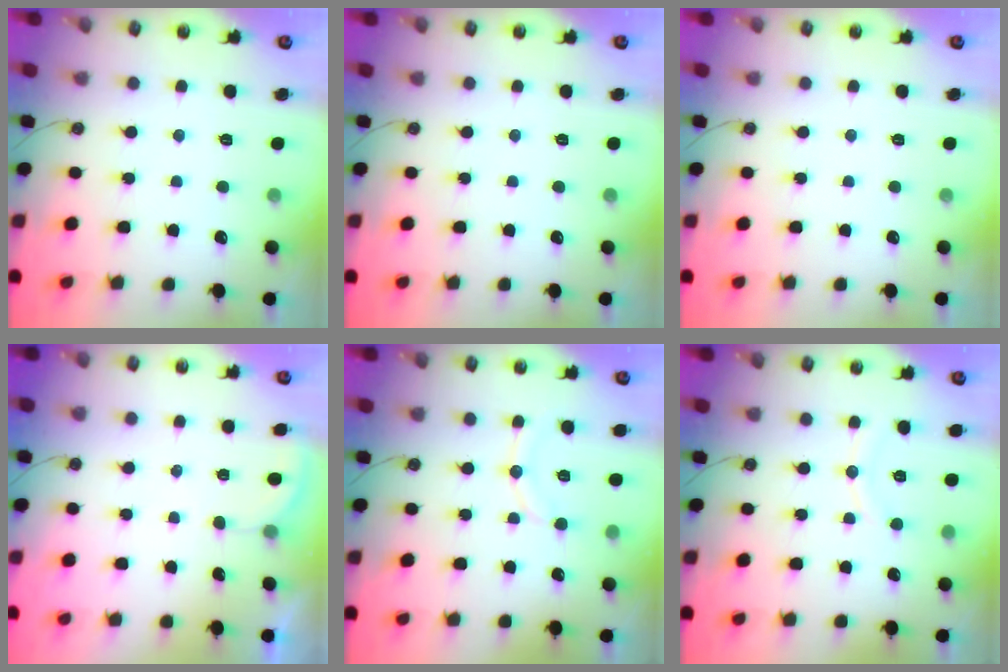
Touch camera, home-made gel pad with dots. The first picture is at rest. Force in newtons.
{"total": 0.0}
{"total": 0.0}
{"total": 1.9, "press": 1.9, "slide": 0.1}
{"total": 10.0, "press": 9.7, "slide": 2.3}
{"total": 6.3, "press": 6.3, "slide": 0.7}